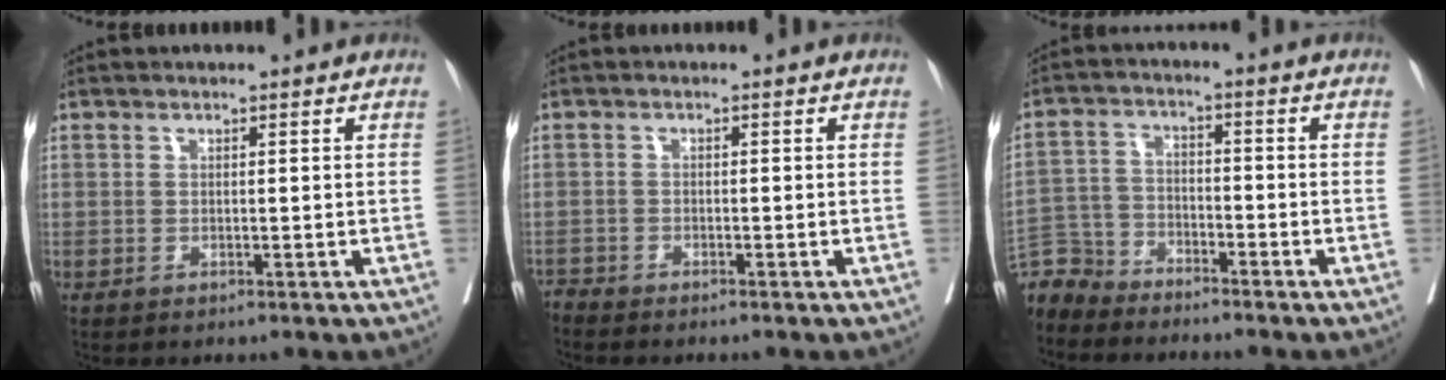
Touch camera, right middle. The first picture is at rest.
{"total": 1.6, "force": [-1.5, -0.2, -0.4], "torque": [0.009, -0.006, -0.031]}
{"total": 6.8, "force": [-6.6, 1.7, -0.8], "torque": [0.016, 0.008, -0.134]}